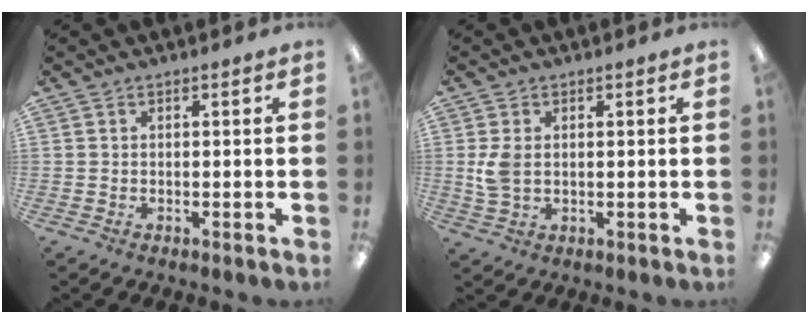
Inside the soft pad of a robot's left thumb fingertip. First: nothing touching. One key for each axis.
{"total": 4.8, "fx": 0.5, "fy": 3.2, "fz": 3.6, "tx": -0.082, "ty": 0.001, "tz": 0.008}